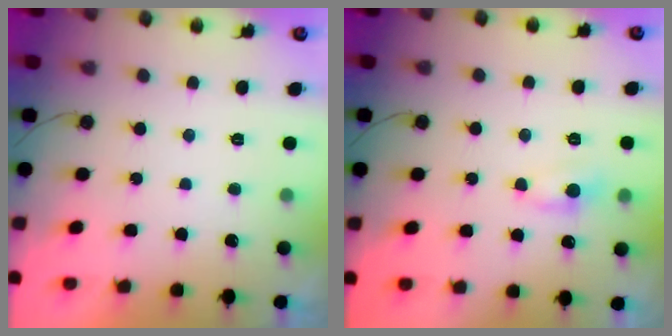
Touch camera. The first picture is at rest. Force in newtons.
{"total": 5.2, "press": 5.2, "slide": 0.8}